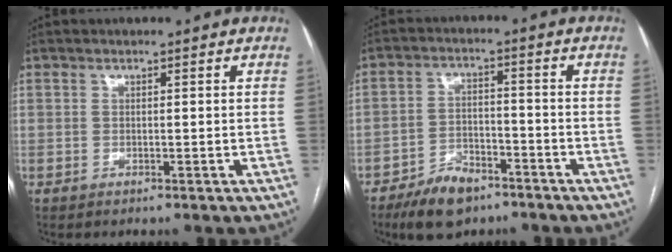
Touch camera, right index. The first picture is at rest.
{"total": 8.1, "force": [-5.8, 3.7, 4.2], "torque": [-0.080, -0.001, -0.100]}